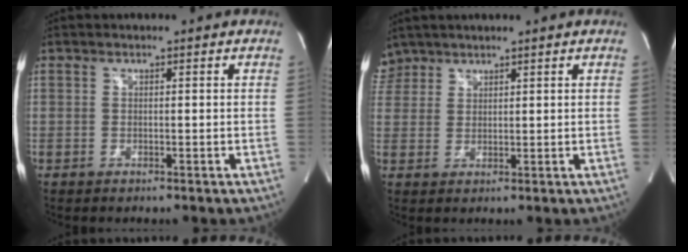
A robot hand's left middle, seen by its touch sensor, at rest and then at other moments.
{"total": 3.9, "force": [3.2, 2.1, -0.3], "torque": [0.009, 0.013, 0.065]}